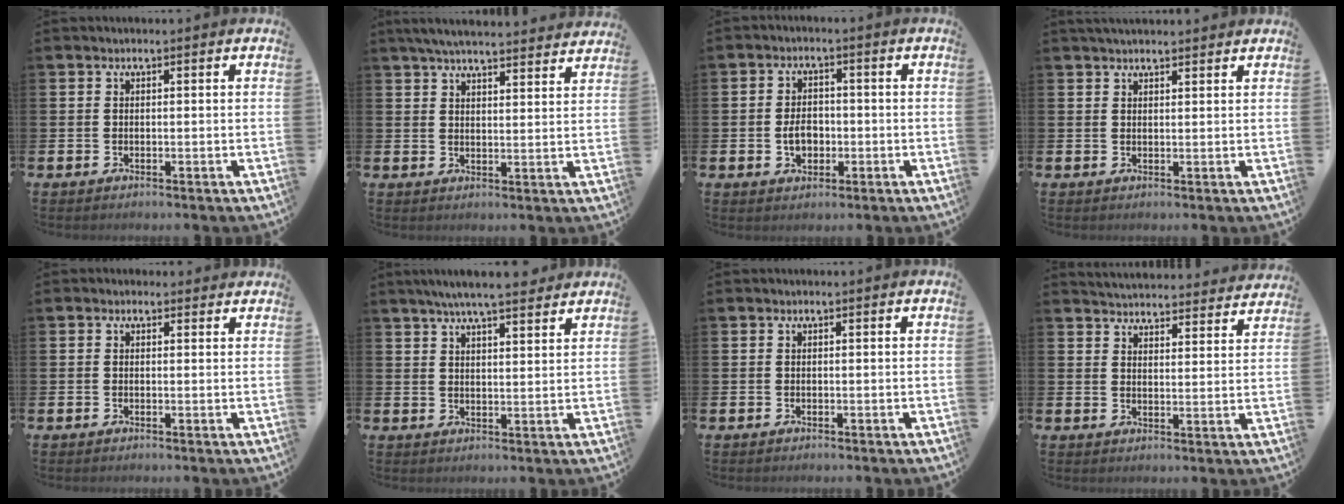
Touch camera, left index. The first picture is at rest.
{"total": 5.6, "force": [5.4, 0.4, 1.5], "torque": [-0.038, -0.026, 0.097]}
{"total": 3.5, "force": [-0.8, 2.5, 2.3], "torque": [-0.022, -0.005, -0.021]}
{"total": 2.3, "force": [2.2, 0.4, 0.6], "torque": [-0.004, -0.007, 0.038]}
{"total": 0.8, "force": [0.5, 0.6, 0.2], "torque": [0.008, 0.004, 0.005]}
{"total": 6.3, "force": [5.8, 0.5, 2.4], "torque": [-0.047, -0.023, 0.101]}
{"total": 0.0}
{"total": 4.8, "force": [4.8, 0.5, -0.1], "torque": [-0.011, -0.036, 0.085]}